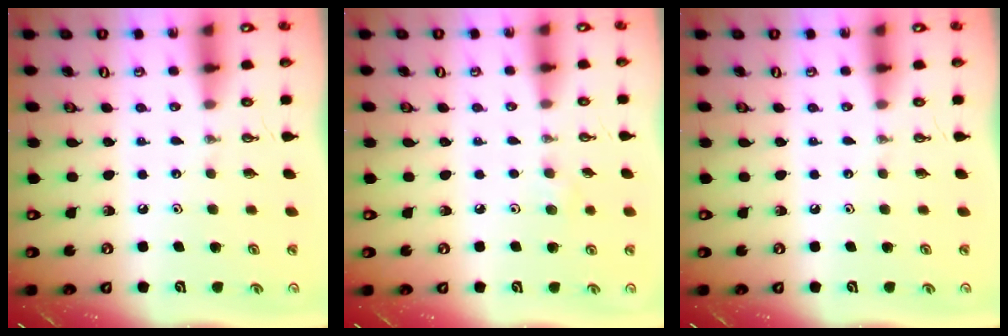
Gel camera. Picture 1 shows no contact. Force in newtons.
{"total": 5.4, "press": 4.9, "slide": 2.2}
{"total": 0.0}